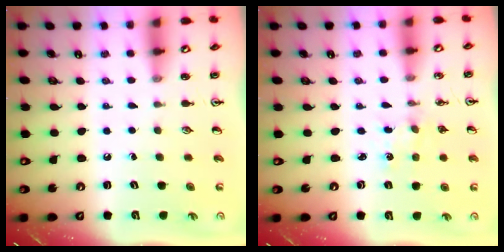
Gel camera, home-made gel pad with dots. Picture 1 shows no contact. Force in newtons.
{"total": 0.0}